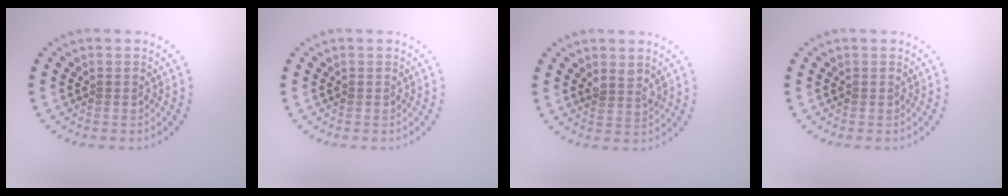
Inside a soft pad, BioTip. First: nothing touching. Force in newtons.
{"total": 0.0}
{"total": 1.5, "press": 1.3, "slide": 0.9}
{"total": 0.0}